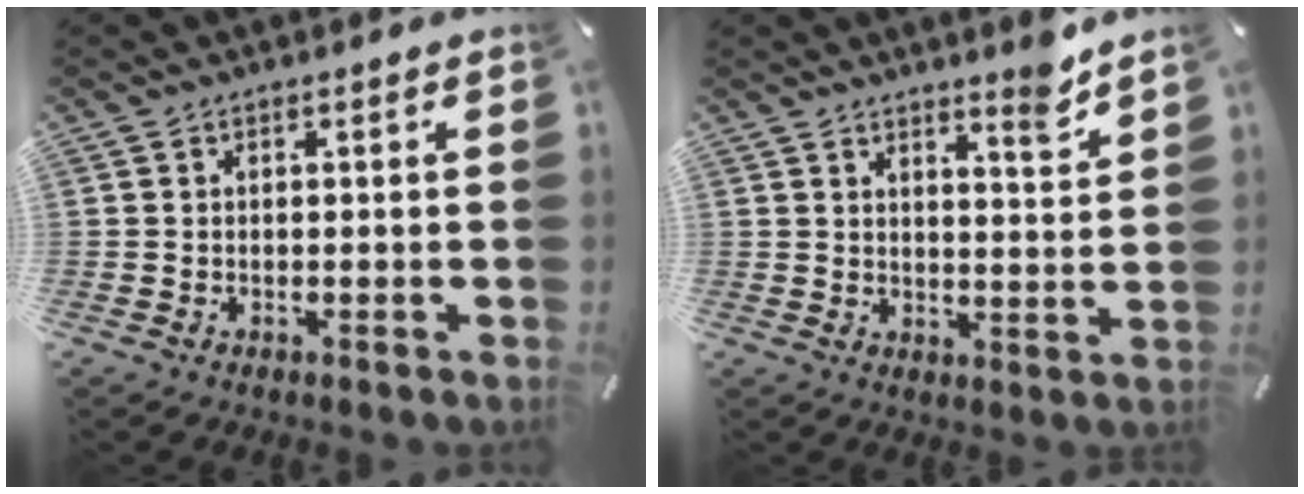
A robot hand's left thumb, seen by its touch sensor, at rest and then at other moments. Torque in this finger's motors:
{"motor_torque": [0.14, -0.49, 0.02, 0.01, -0.01]}